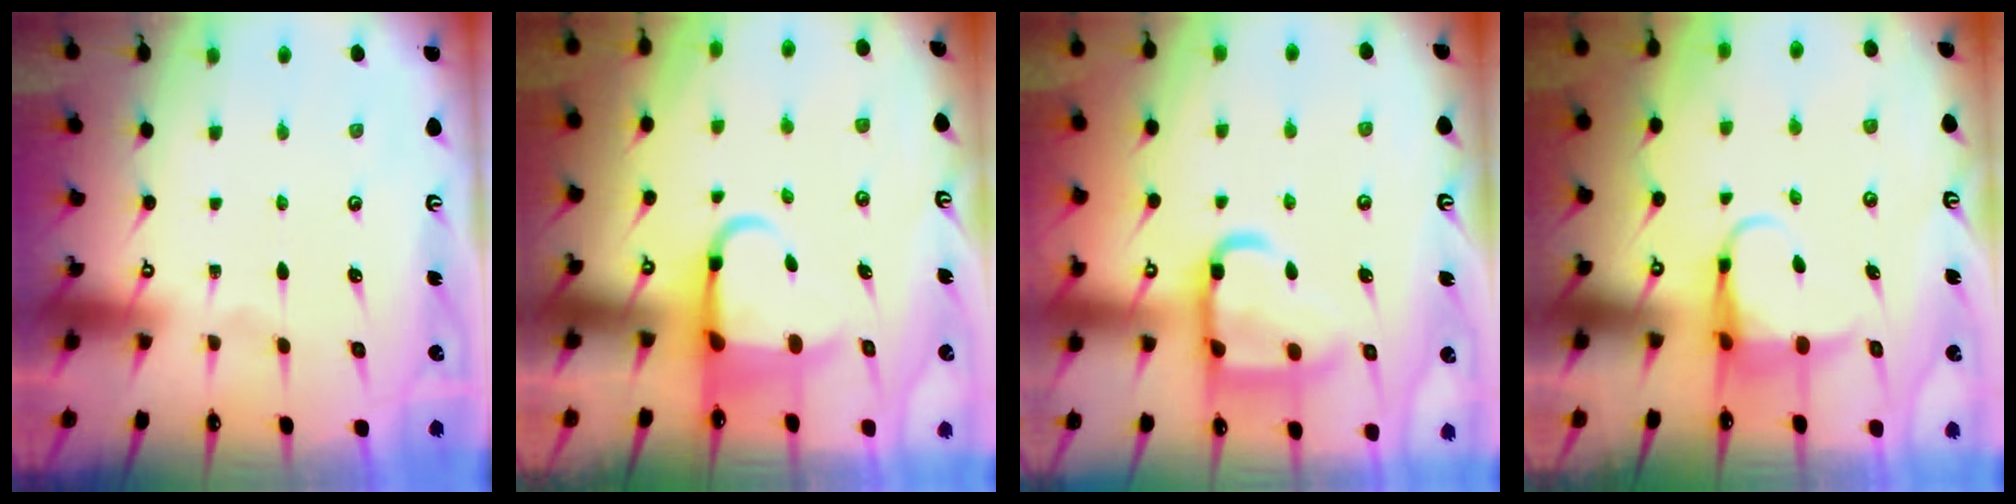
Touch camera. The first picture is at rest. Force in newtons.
{"total": 6.3, "press": 6.2, "slide": 1.1}
{"total": 16.8, "press": 16.7, "slide": 1.6}
{"total": 5.3, "press": 5.3, "slide": 0.8}